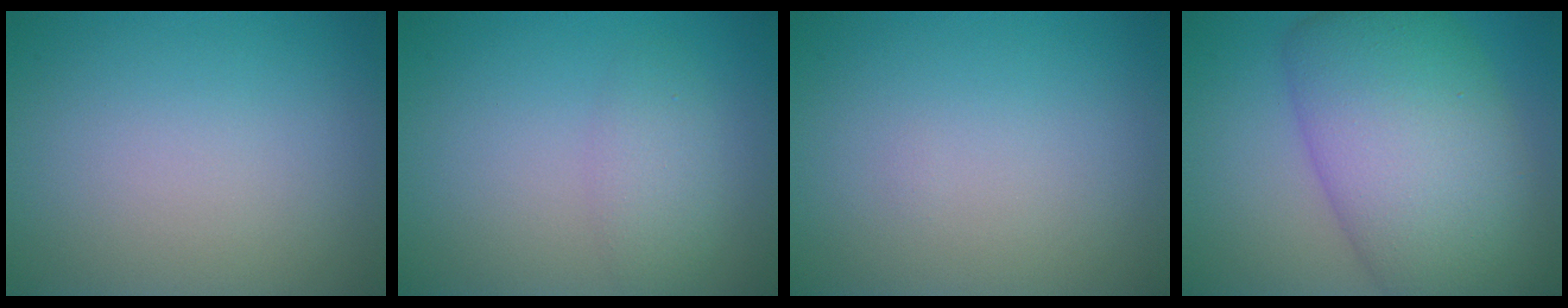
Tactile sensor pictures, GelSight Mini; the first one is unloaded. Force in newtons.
{"total": 2.2, "press": 2.2, "slide": 0.1}
{"total": 0.0}
{"total": 12.3, "press": 12.2, "slide": 0.6}